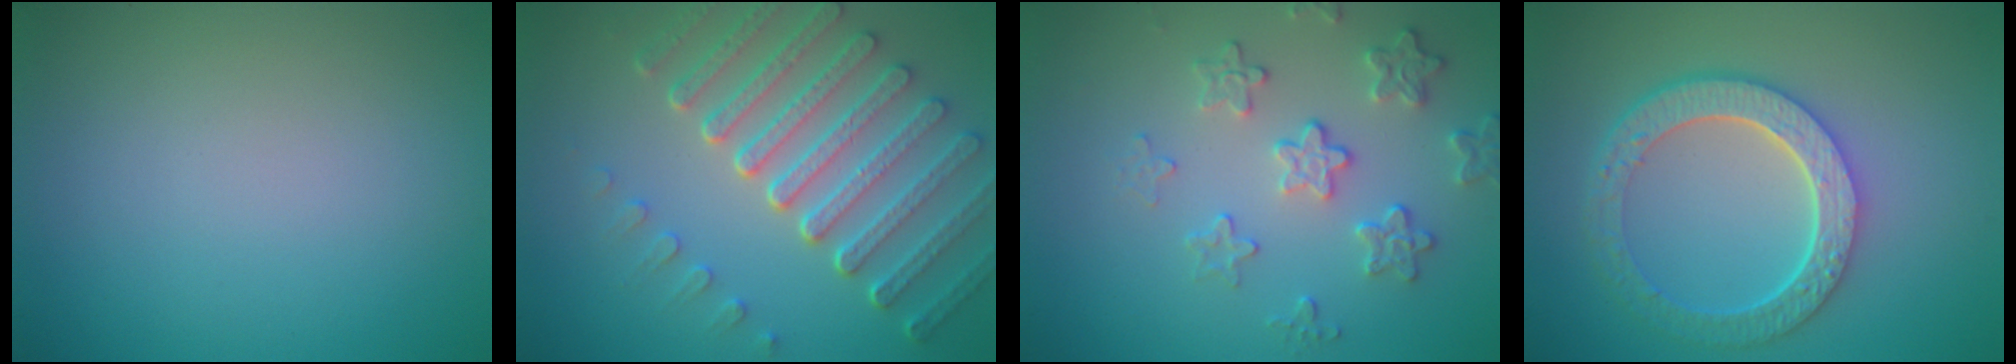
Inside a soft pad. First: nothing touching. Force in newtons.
{"total": 7.2, "press": 5.3, "slide": 4.9}
{"total": 3.2, "press": 2.9, "slide": 1.3}
{"total": 6.0, "press": 4.4, "slide": 4.1}